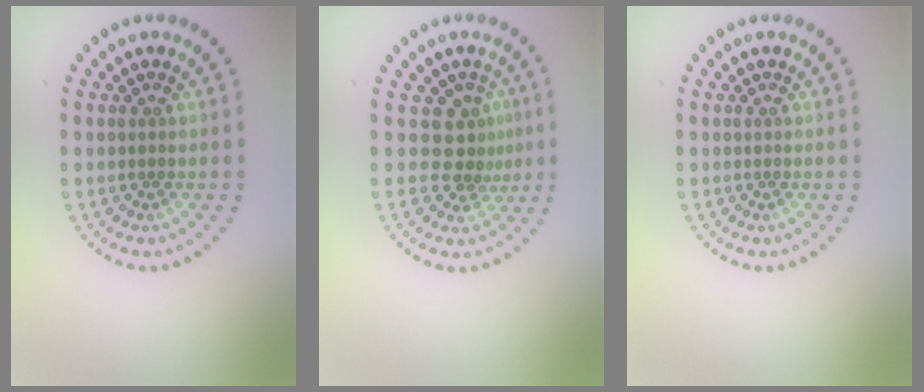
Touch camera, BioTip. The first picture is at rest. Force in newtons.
{"total": 2.8, "press": 2.1, "slide": 1.8}
{"total": 0.0}